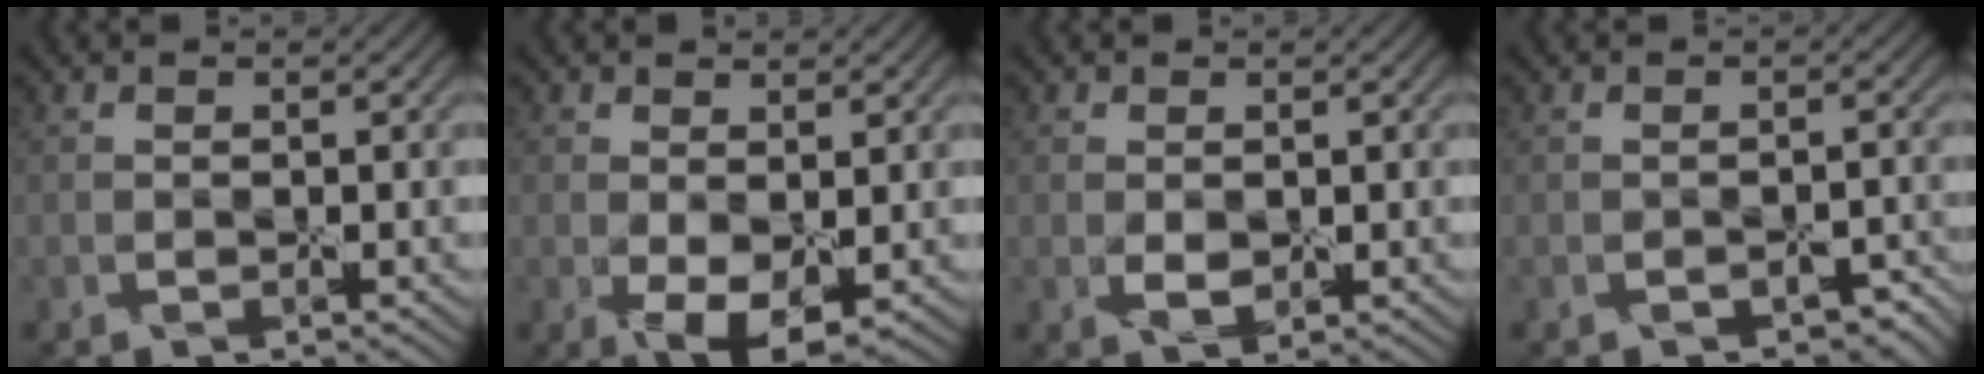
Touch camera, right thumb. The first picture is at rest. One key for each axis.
{"total": 4.3, "fx": -0.3, "fy": 2.2, "fz": 3.7, "tx": -0.081, "ty": -0.011, "tz": 0.001}
{"total": 1.8, "fx": 0.1, "fy": 1.2, "fz": 1.4, "tx": -0.034, "ty": -0.006, "tz": 0.008}
{"total": 2.7, "fx": -1.7, "fy": 1.5, "fz": 1.4, "tx": -0.023, "ty": -0.007, "tz": -0.013}